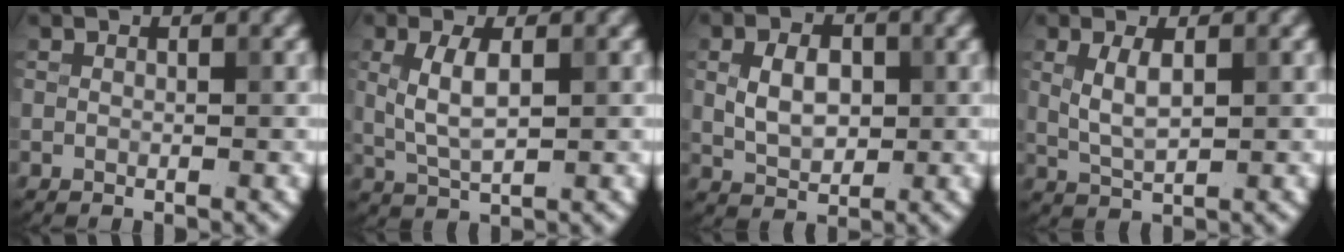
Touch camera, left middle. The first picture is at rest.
{"total": 3.5, "force": [0.5, 1.4, 3.1], "torque": [-0.071, 0.001, 0.012]}
{"total": 4.0, "force": [0.4, 2.7, 2.9], "torque": [-0.060, 0.001, 0.008]}
{"total": 2.6, "force": [0.6, 1.0, 2.3], "torque": [-0.050, 0.000, 0.016]}